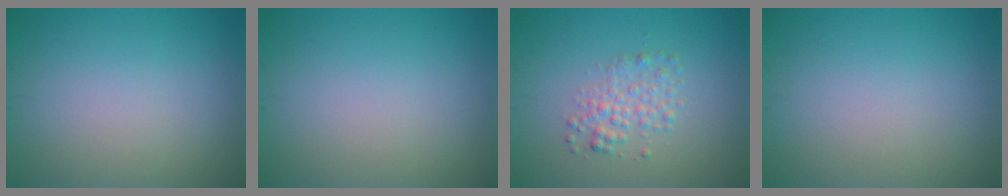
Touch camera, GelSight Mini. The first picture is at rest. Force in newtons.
{"total": 0.0}
{"total": 2.3, "press": 2.3, "slide": 0.1}
{"total": 0.0}